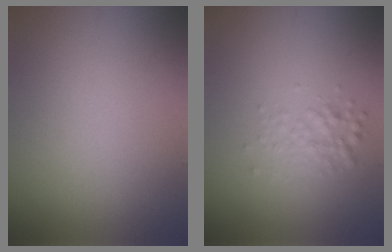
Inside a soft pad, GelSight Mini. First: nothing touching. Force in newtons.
{"total": 1.9, "press": 1.9, "slide": 0.0}